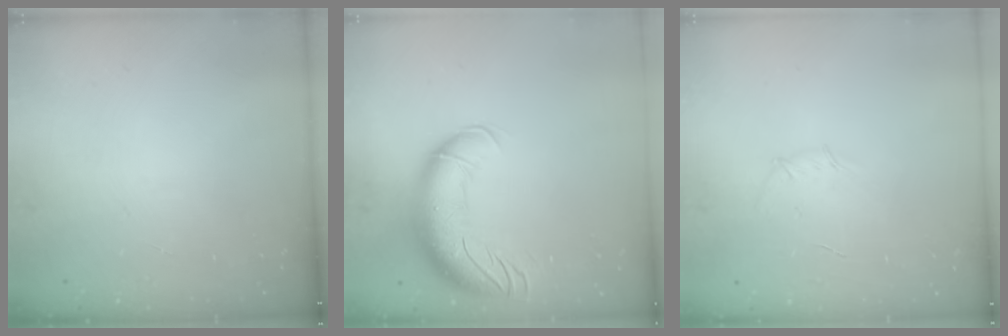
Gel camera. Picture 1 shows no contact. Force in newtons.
{"total": 16.7, "press": 16.2, "slide": 4.0}
{"total": 3.5, "press": 3.4, "slide": 0.8}